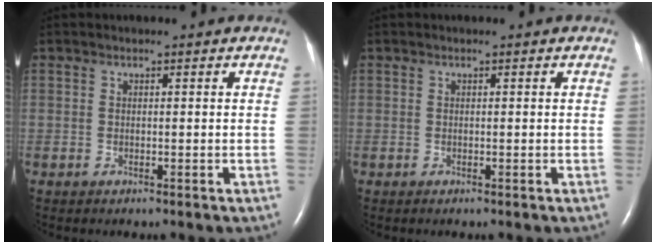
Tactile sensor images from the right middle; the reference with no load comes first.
{"total": 0.0}